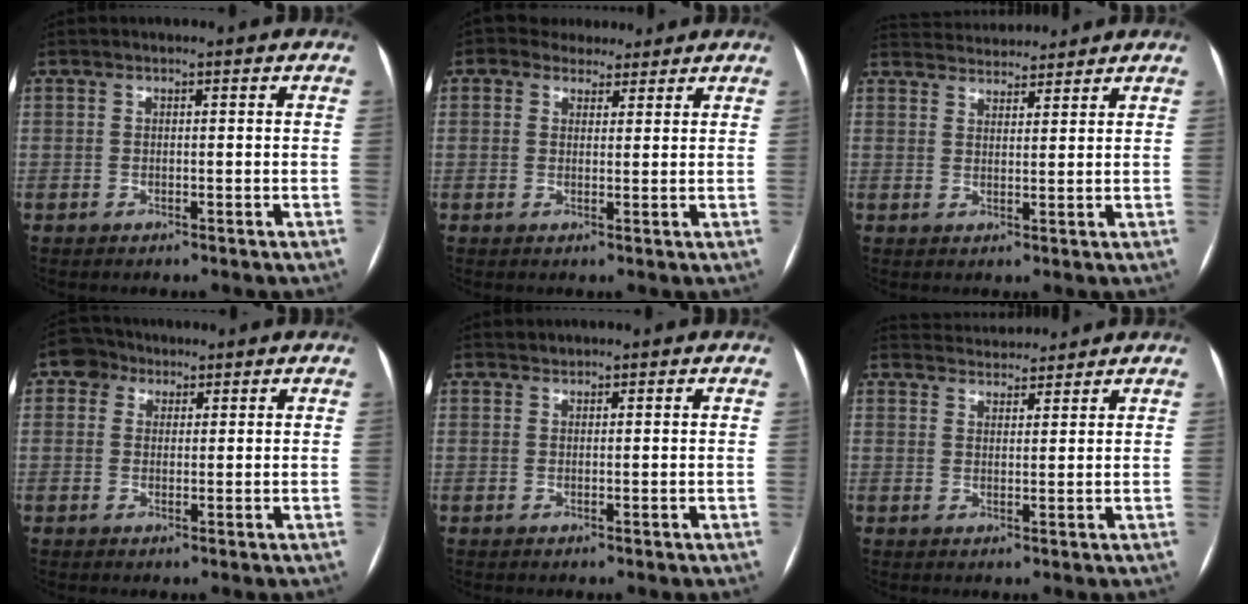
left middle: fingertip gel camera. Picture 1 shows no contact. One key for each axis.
{"total": 5.0, "fx": 3.7, "fy": 3.0, "fz": 1.2, "tx": -0.019, "ty": 0.023, "tz": 0.059}
{"total": 8.6, "fx": 8.4, "fy": 1.5, "fz": 1.5, "tx": -0.028, "ty": 0.027, "tz": 0.126}
{"total": 3.4, "fx": 1.8, "fy": 2.8, "fz": 0.5, "tx": -0.011, "ty": 0.014, "tz": 0.028}
{"total": 0.7, "fx": 0.6, "fy": 0.0, "fz": -0.3, "tx": 0.000, "ty": 0.004, "tz": 0.012}
{"total": 7.1, "fx": 6.9, "fy": 1.1, "fz": 0.9, "tx": -0.017, "ty": 0.024, "tz": 0.103}